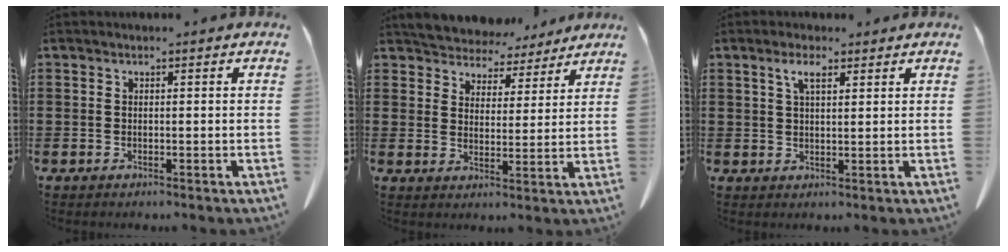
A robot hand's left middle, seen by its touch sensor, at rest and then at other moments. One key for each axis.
{"total": 5.5, "fx": 5.3, "fy": 1.2, "fz": -0.1, "tx": -0.028, "ty": -0.032, "tz": 0.095}
{"total": 3.8, "fx": 2.3, "fy": 1.1, "fz": 2.8, "tx": -0.062, "ty": 0.007, "tz": 0.039}